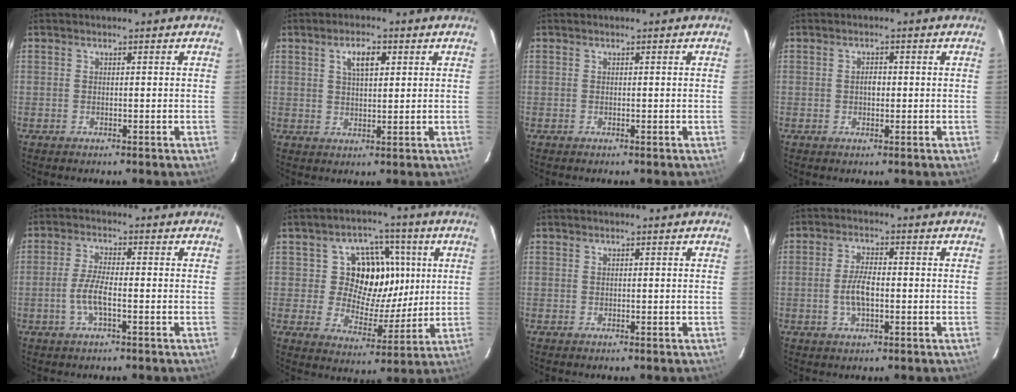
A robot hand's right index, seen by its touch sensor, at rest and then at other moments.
{"total": 4.7, "force": [2.0, 1.8, 3.8], "torque": [-0.066, 0.009, 0.037]}
{"total": 0.0}
{"total": 1.6, "force": [0.0, 1.1, 1.2], "torque": [-0.020, 0.006, -0.001]}
{"total": 5.0, "force": [-1.7, 0.9, 4.6], "torque": [-0.098, 0.001, -0.034]}
{"total": 12.1, "force": [2.8, 10.2, 5.9], "torque": [-0.106, 0.003, 0.048]}
{"total": 0.0}
{"total": 5.2, "force": [-1.0, 2.0, 4.7], "torque": [-0.095, 0.002, -0.017]}